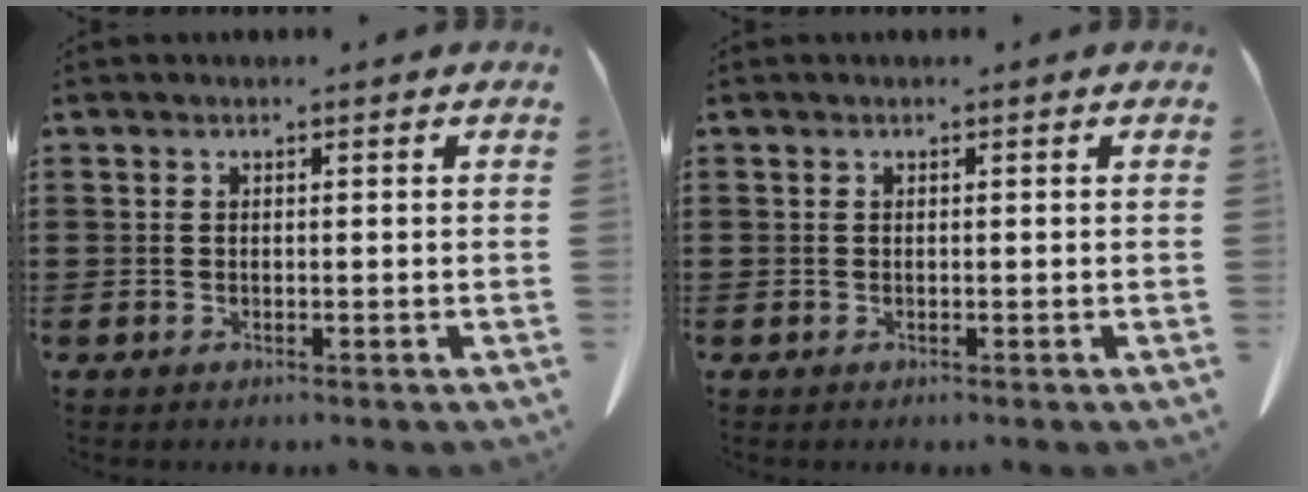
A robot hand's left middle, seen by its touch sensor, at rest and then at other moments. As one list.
[{"total": 0.0}]